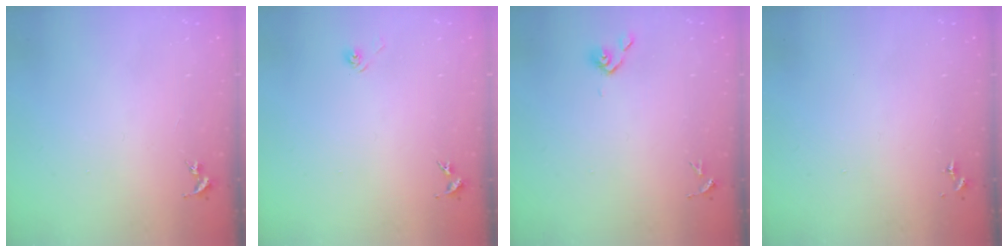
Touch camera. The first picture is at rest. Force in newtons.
{"total": 2.9, "press": 2.5, "slide": 1.5}
{"total": 4.3, "press": 4.1, "slide": 1.3}
{"total": 0.0}